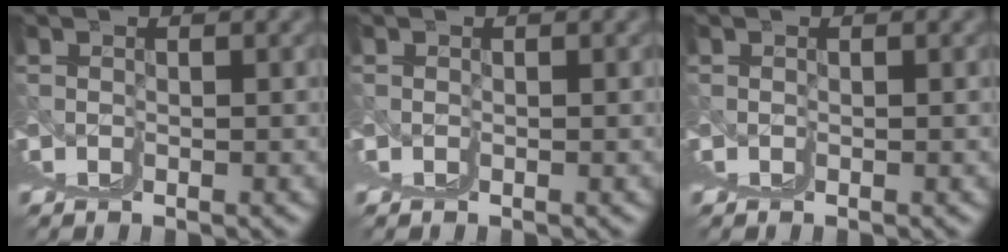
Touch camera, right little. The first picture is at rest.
{"total": 1.3, "force": [0.7, -0.8, -0.8], "torque": [0.016, 0.007, 0.008]}
{"total": 0.0}